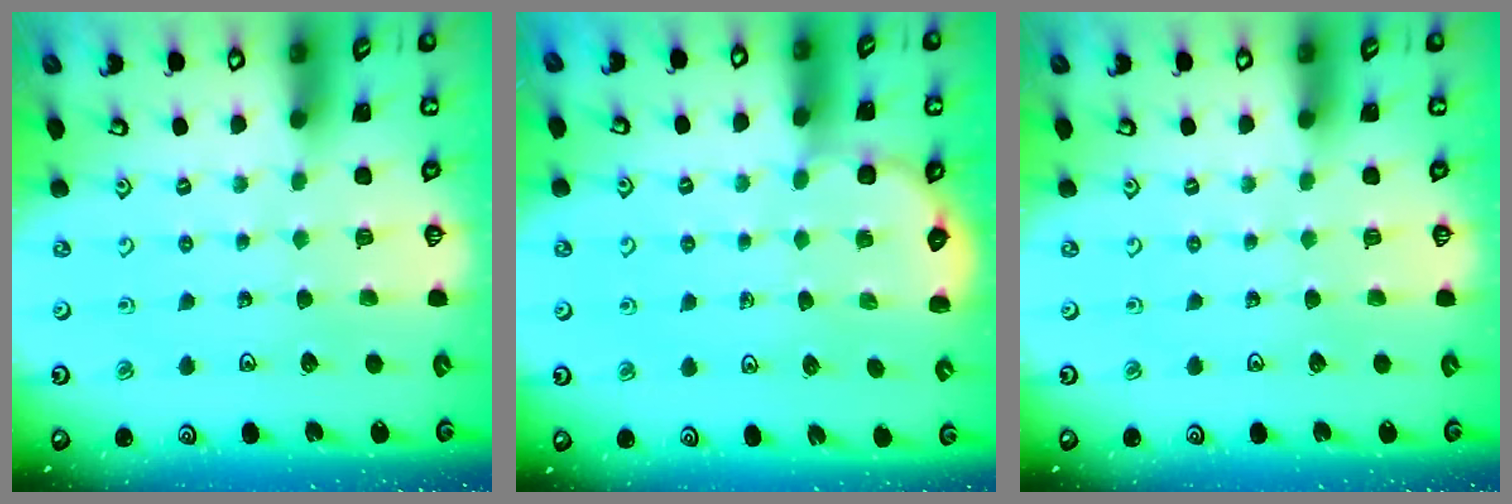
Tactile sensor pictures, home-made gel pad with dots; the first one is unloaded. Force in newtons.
{"total": 2.7, "press": 2.7, "slide": 0.3}
{"total": 0.0}